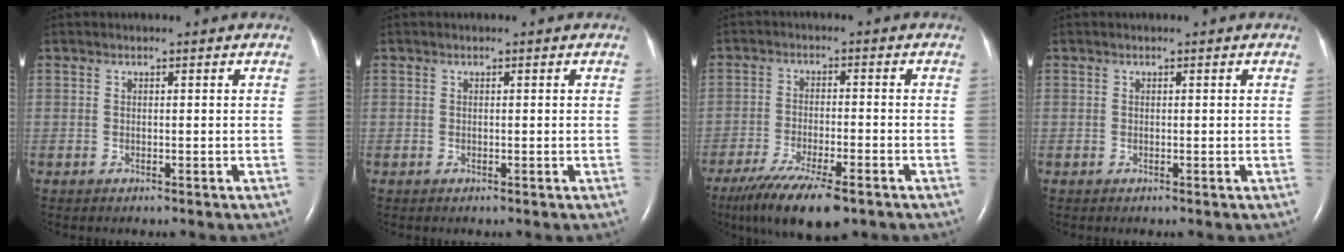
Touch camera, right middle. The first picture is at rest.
{"total": 0.0}
{"total": 12.1, "force": [-8.4, 2.7, 8.2], "torque": [-0.144, -0.027, -0.136]}
{"total": 0.0}